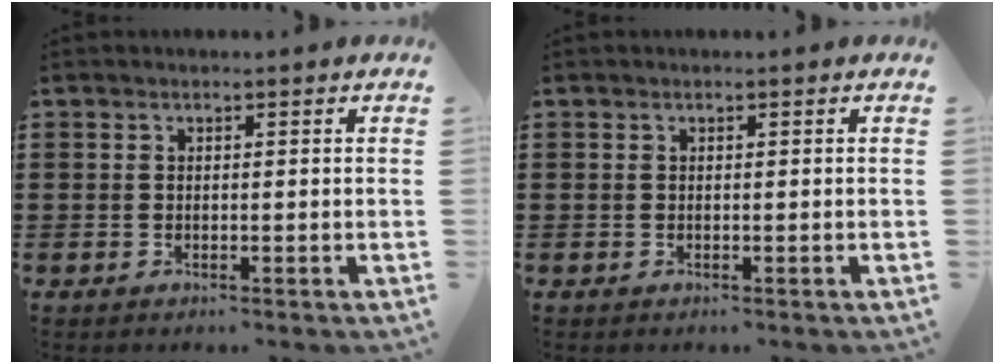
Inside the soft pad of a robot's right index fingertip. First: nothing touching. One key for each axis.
{"total": 0.0}